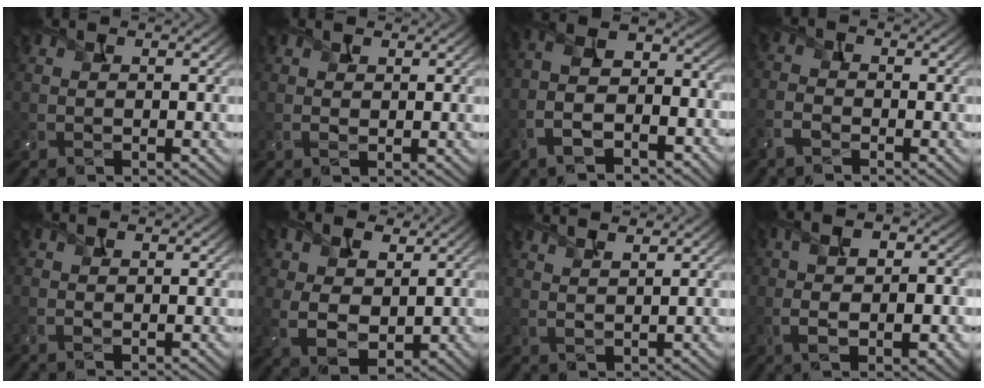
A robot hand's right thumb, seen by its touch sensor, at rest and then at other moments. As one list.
[{"total": 1.2, "force": [0.7, 0.7, 0.6], "torque": [-0.016, 0.002, 0.013]}, {"total": 12.5, "force": [-6.0, 6.5, 8.8], "torque": [-0.183, -0.018, -0.113]}, {"total": 2.8, "force": [-1.8, 1.5, 1.6], "torque": [-0.040, -0.002, -0.053]}, {"total": 0.8, "force": [0.5, 0.4, 0.5], "torque": [-0.012, 0.003, 0.008]}, {"total": 7.9, "force": [1.2, 5.5, 5.5], "torque": [-0.142, -0.007, 0.026]}, {"total": 3.7, "force": [2.9, 0.7, 2.2], "torque": [-0.031, 0.005, 0.044]}, {"total": 9.5, "force": [-0.8, 4.9, 8.2], "torque": [-0.127, 0.009, -0.013]}]